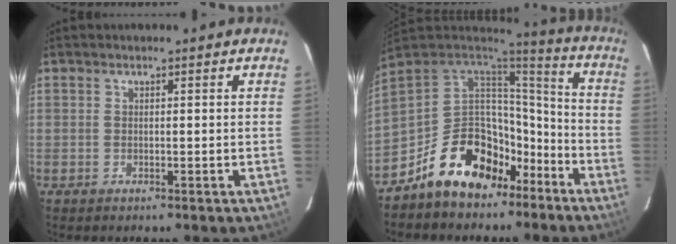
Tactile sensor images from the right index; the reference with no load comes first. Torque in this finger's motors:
{"motor_torque": [1.16, -0.98, 1.06, 0.14]}